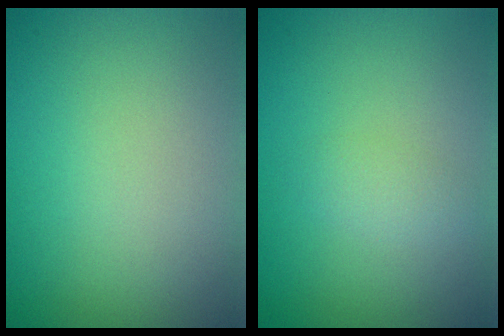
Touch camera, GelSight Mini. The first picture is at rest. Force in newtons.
{"total": 1.3, "press": 1.3, "slide": 0.0}